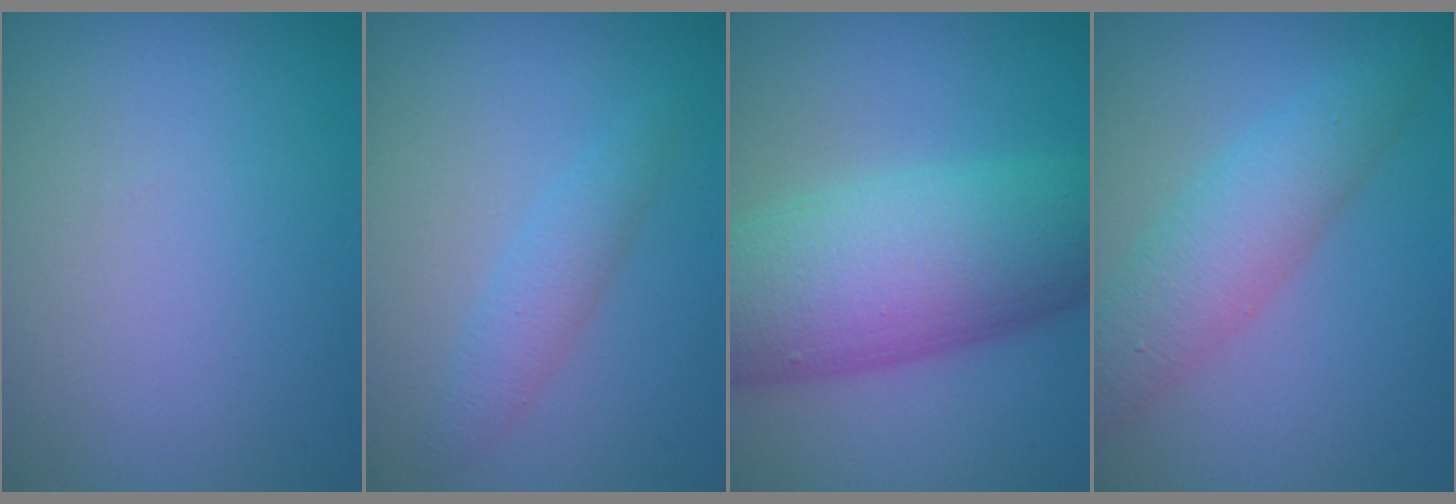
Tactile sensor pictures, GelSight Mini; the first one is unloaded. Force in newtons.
{"total": 2.0, "press": 2.0, "slide": 0.0}
{"total": 11.7, "press": 11.7, "slide": 0.3}
{"total": 4.6, "press": 4.6, "slide": 0.1}